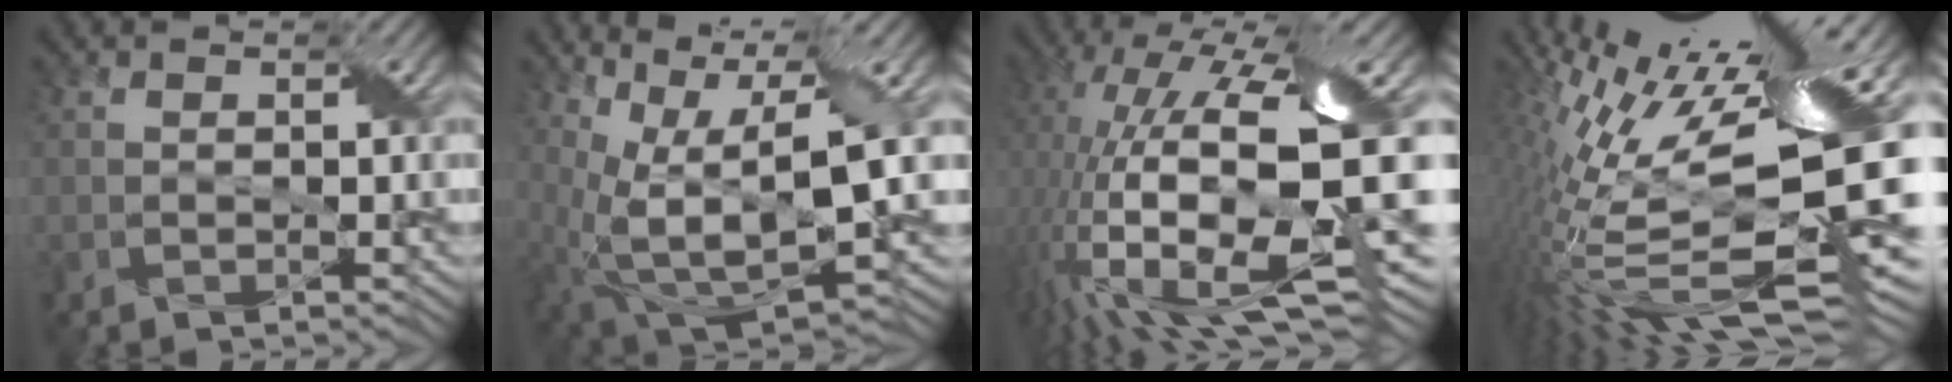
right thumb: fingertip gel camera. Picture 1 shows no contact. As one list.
[{"total": 14.9, "force": [3.5, 7.0, 12.7], "torque": [-0.239, -0.004, 0.086]}, {"total": 18.1, "force": [-0.7, 7.0, 16.7], "torque": [-0.332, -0.002, -0.012]}, {"total": 17.1, "force": [2.8, 5.1, 16.1], "torque": [-0.326, -0.005, 0.060]}]